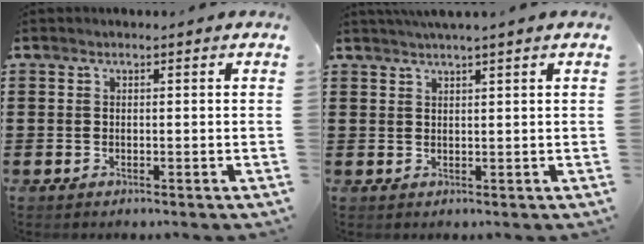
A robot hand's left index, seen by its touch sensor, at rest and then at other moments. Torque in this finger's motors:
{"motor_torque": [1.46, -0.68, 0.44, 0.14]}